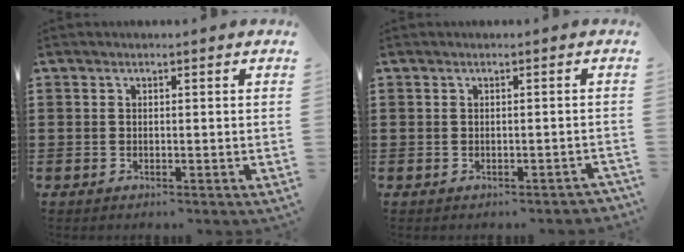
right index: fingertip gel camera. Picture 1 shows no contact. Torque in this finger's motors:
{"motor_torque": [0.13, 0.03, -0.01, 0.01]}